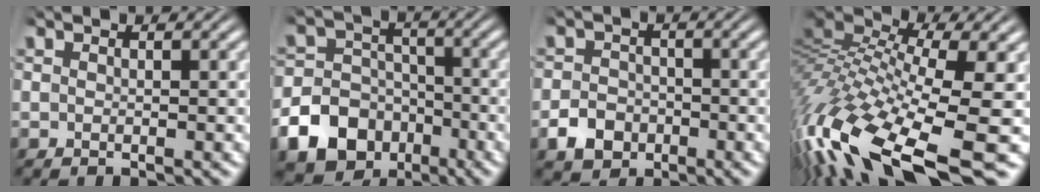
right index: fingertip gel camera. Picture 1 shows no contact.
{"total": 13.0, "force": [-6.6, 10.6, 3.5], "torque": [-0.060, -0.043, -0.112]}
{"total": 3.2, "force": [-1.9, 2.3, 1.0], "torque": [-0.004, -0.011, -0.032]}
{"total": 10.9, "force": [-3.8, 5.6, 8.5], "torque": [-0.188, -0.056, -0.040]}